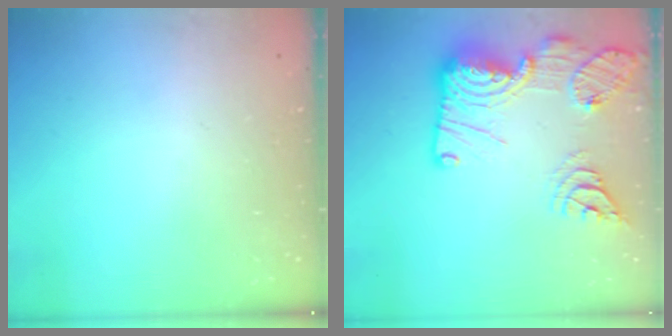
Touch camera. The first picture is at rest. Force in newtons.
{"total": 22.9, "press": 22.8, "slide": 2.3}